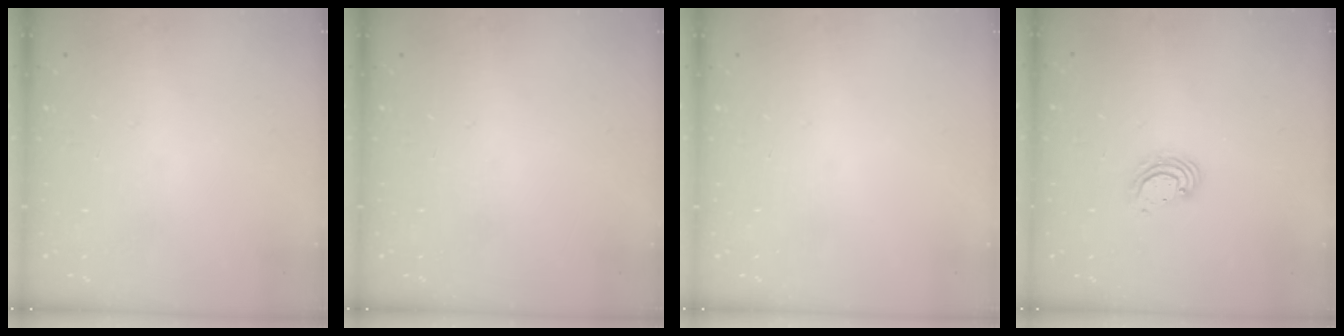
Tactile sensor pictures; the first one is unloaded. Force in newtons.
{"total": 0.0}
{"total": 0.0}
{"total": 4.3, "press": 4.3, "slide": 0.2}